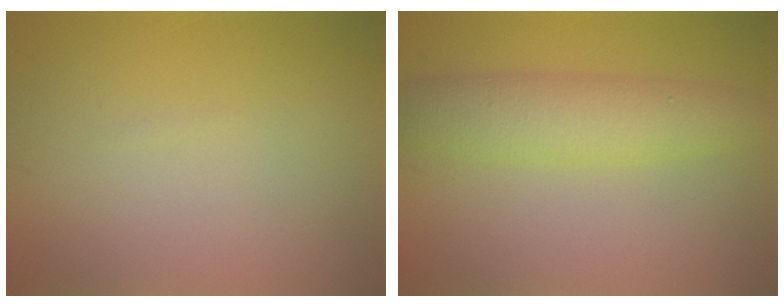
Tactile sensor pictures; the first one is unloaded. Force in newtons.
{"total": 4.4, "press": 4.4, "slide": 0.1}